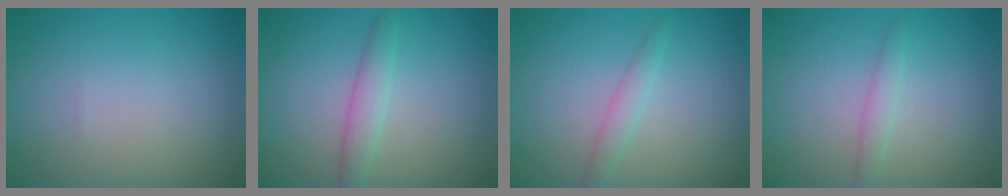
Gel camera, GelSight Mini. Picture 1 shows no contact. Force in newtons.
{"total": 2.0, "press": 2.0, "slide": 0.1}
{"total": 1.4, "press": 1.4, "slide": 0.1}
{"total": 1.3, "press": 1.3, "slide": 0.1}